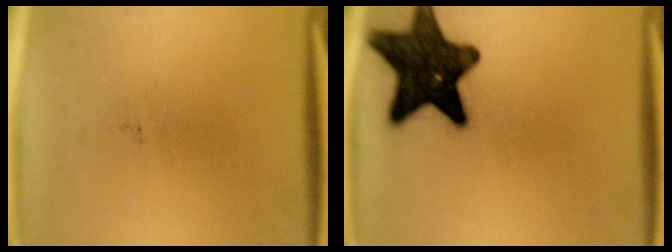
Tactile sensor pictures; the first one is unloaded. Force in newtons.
{"total": 17.0}